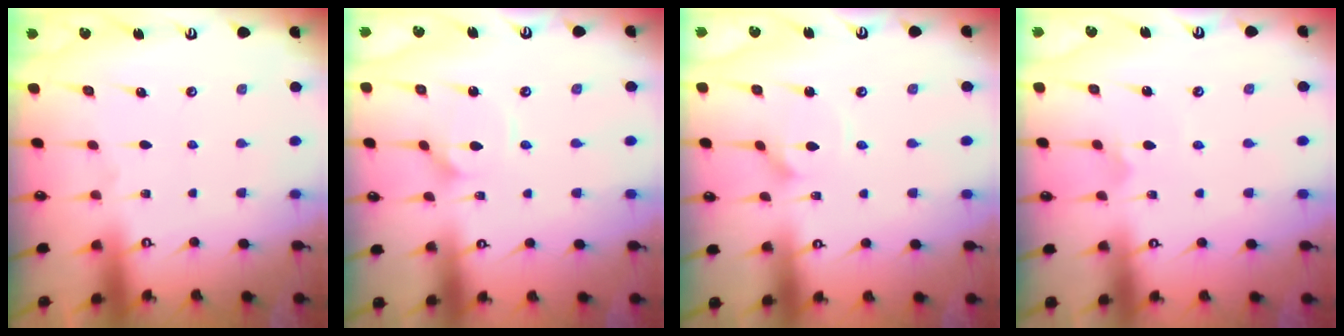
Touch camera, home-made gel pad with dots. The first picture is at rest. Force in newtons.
{"total": 3.1, "press": 3.1, "slide": 0.2}
{"total": 2.0, "press": 2.0, "slide": 0.3}
{"total": 3.8, "press": 3.8, "slide": 0.3}